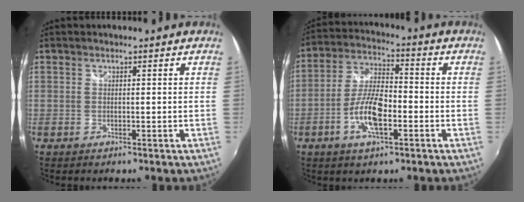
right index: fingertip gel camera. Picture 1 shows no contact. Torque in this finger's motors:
{"motor_torque": [0.03, -0.13, 0.15, 0.04]}